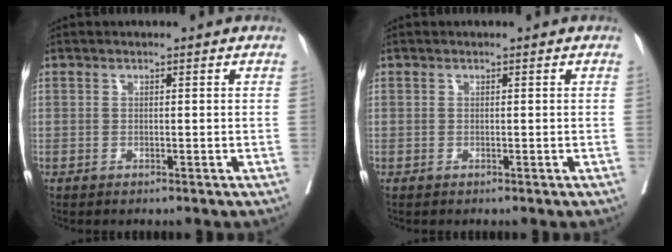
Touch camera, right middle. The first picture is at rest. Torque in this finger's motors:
{"motor_torque": [0.20, -0.19, -0.11, -0.13]}